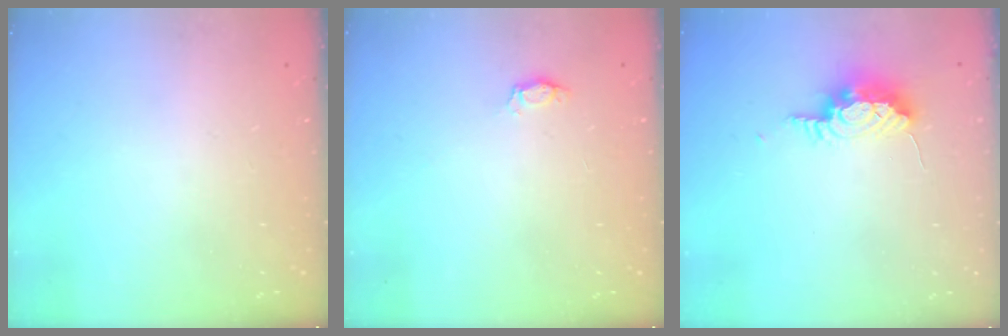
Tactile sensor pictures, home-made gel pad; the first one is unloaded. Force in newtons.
{"total": 3.6, "press": 3.6, "slide": 0.5}
{"total": 15.3, "press": 10.2, "slide": 11.4}